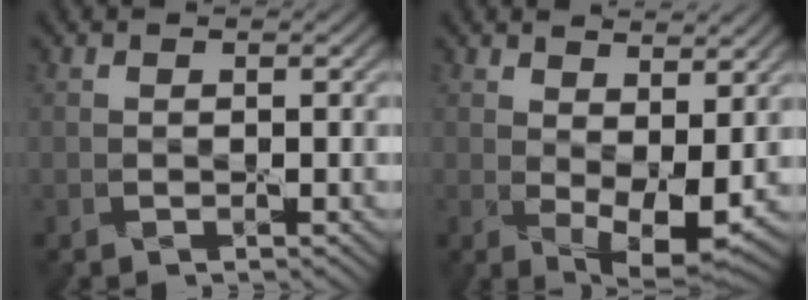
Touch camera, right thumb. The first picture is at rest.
{"total": 6.8, "force": [1.5, 3.3, 5.8], "torque": [-0.103, -0.014, 0.034]}